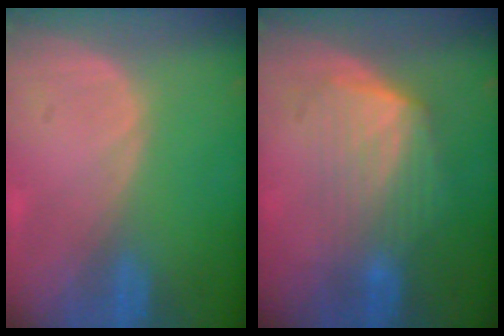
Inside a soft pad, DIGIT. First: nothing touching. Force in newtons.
{"total": 6.8, "press": 6.4, "slide": 2.5}